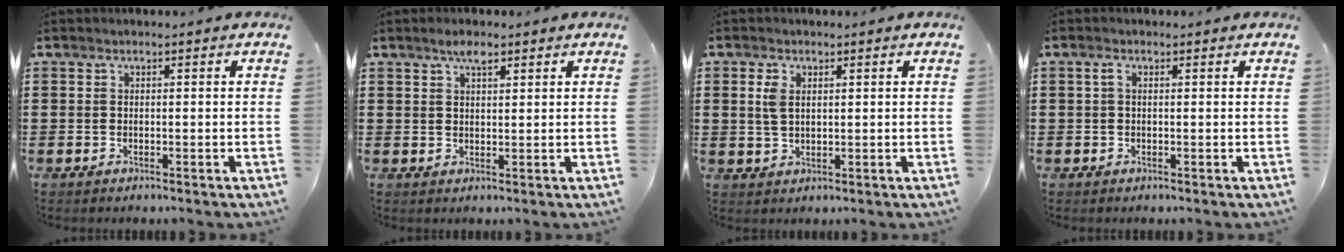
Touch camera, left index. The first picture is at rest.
{"total": 2.9, "force": [2.0, 1.1, 1.8], "torque": [-0.032, 0.002, 0.033]}
{"total": 2.8, "force": [0.8, 1.7, 2.1], "torque": [-0.048, 0.009, 0.014]}
{"total": 1.1, "force": [0.1, 0.5, 1.0], "torque": [-0.021, 0.005, 0.000]}